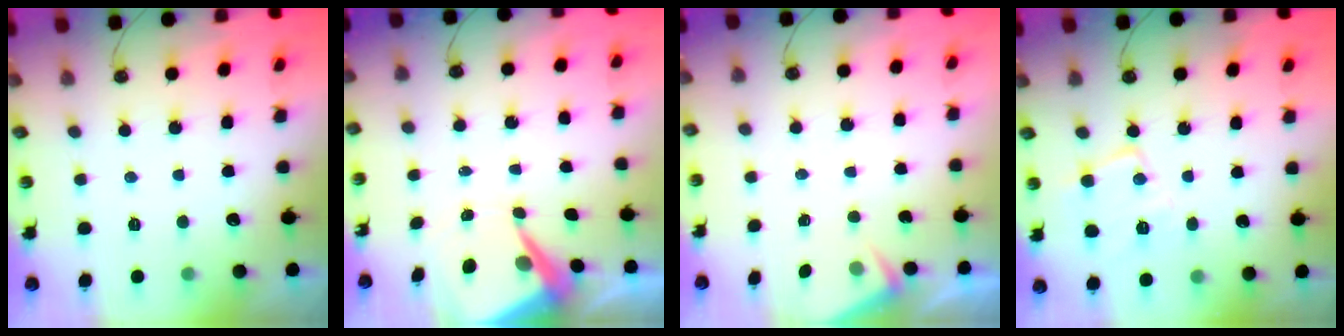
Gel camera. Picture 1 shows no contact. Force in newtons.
{"total": 8.7, "press": 8.6, "slide": 0.9}
{"total": 2.5, "press": 2.5, "slide": 0.4}
{"total": 13.2, "press": 13.1, "slide": 1.0}